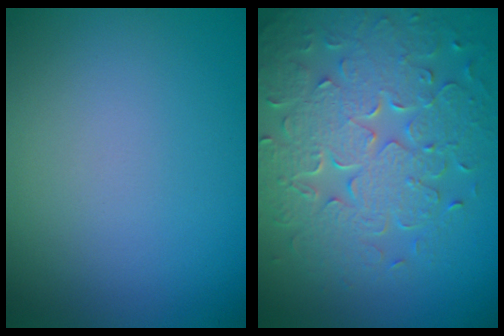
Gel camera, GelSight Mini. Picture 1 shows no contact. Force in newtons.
{"total": 8.0, "press": 5.8, "slide": 5.5}